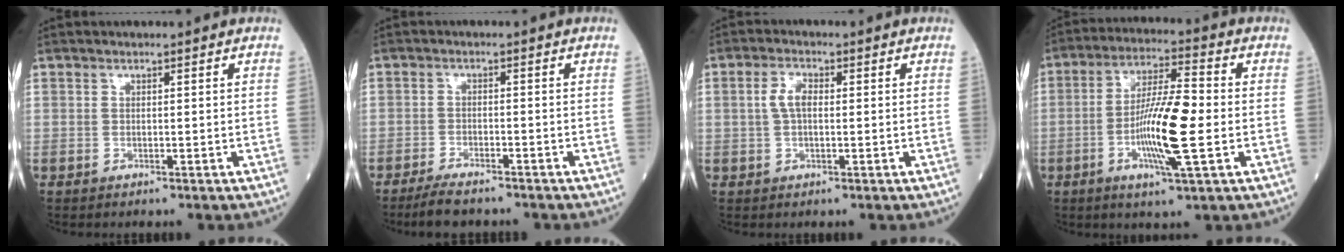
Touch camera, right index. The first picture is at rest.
{"total": 5.2, "force": [-4.5, 1.0, 2.3], "torque": [-0.042, -0.011, -0.076]}
{"total": 3.3, "force": [0.3, 1.5, 2.9], "torque": [-0.062, 0.011, 0.006]}
{"total": 11.9, "force": [-2.1, 1.1, 11.7], "torque": [-0.216, -0.003, -0.043]}